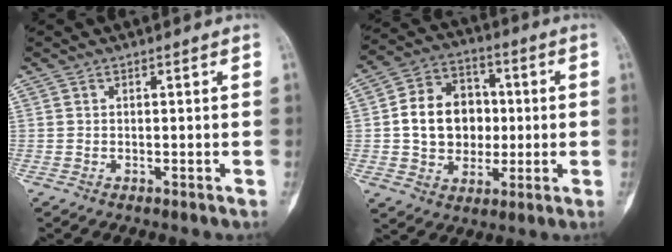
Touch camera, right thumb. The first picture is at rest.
{"total": 13.9, "force": [0.4, 11.2, 8.2], "torque": [-0.093, 0.019, 0.006]}